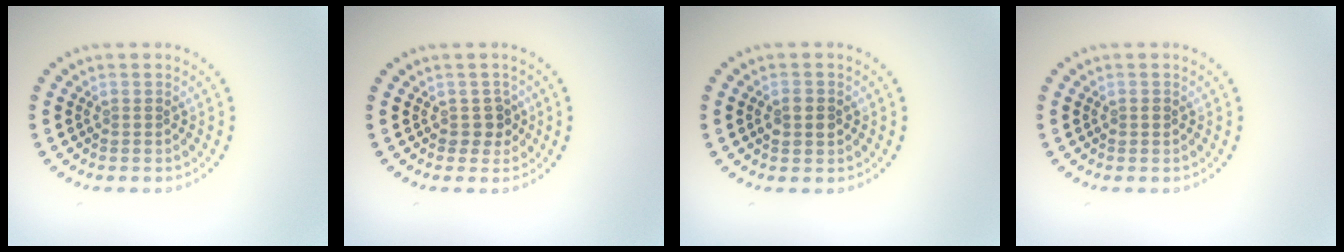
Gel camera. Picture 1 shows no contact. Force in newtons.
{"total": 1.5, "press": 1.4, "slide": 0.6}
{"total": 2.2, "press": 2.2, "slide": 0.0}
{"total": 0.7, "press": 0.7, "slide": 0.2}